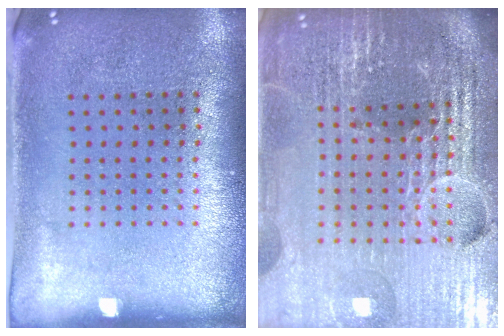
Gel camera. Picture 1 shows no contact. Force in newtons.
{"total": 6.5, "press": 5.7, "slide": 3.2}